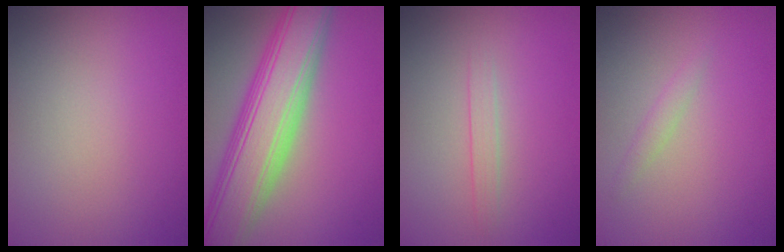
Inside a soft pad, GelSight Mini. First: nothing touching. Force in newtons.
{"total": 9.9, "press": 9.9, "slide": 0.4}
{"total": 1.2, "press": 1.2, "slide": 0.1}
{"total": 0.9, "press": 0.8, "slide": 0.0}